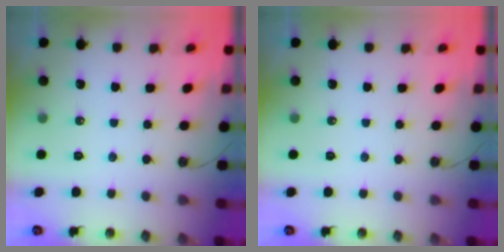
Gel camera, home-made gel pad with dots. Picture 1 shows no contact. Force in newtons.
{"total": 0.0}